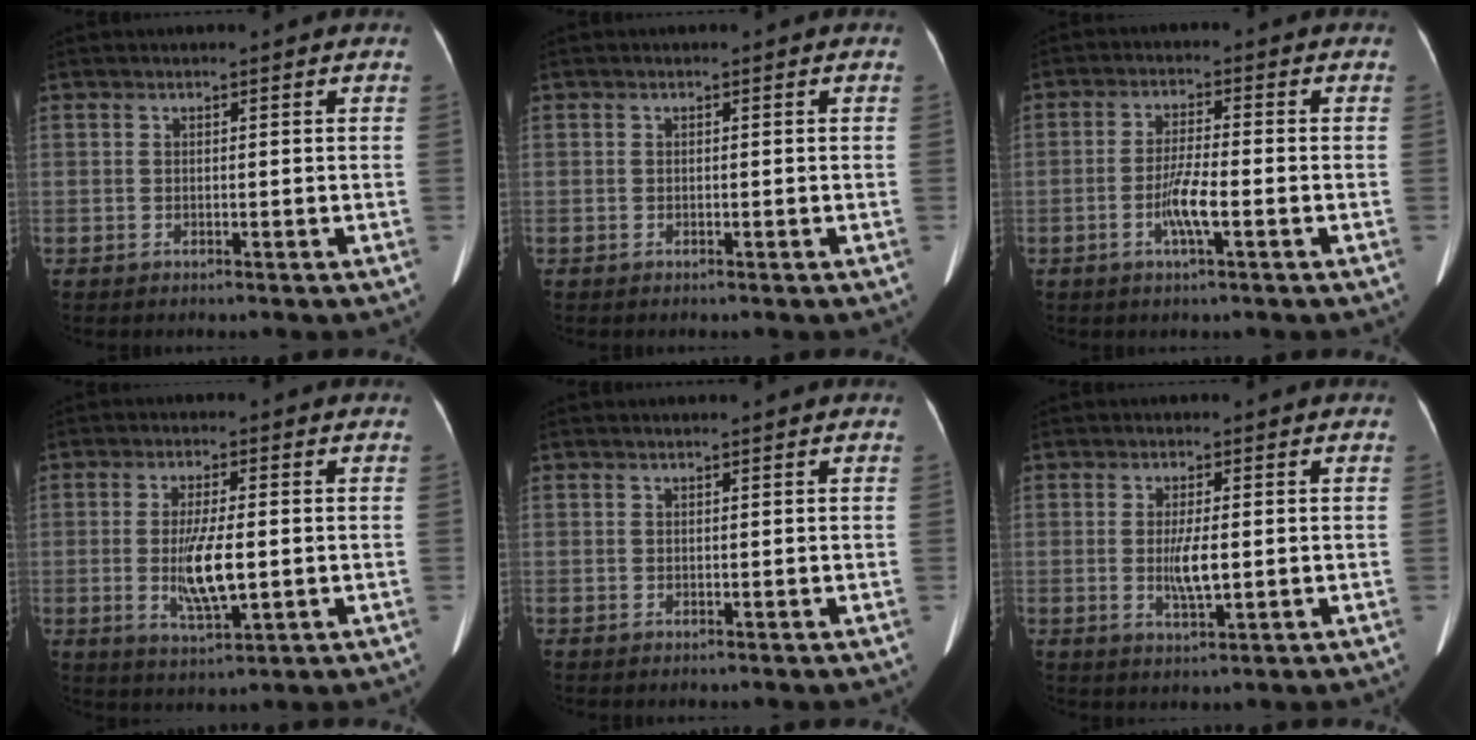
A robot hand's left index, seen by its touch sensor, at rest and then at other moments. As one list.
[{"total": 0.0}, {"total": 4.7, "force": [-1.7, 0.2, 4.4], "torque": [-0.088, -0.008, -0.035]}, {"total": 6.8, "force": [-0.6, 1.3, 6.7], "torque": [-0.130, -0.017, -0.011]}, {"total": 1.4, "force": [1.3, -0.1, 0.6], "torque": [-0.009, 0.015, 0.020]}, {"total": 3.6, "force": [-0.1, 0.6, 3.6], "torque": [-0.067, -0.008, 0.000]}]